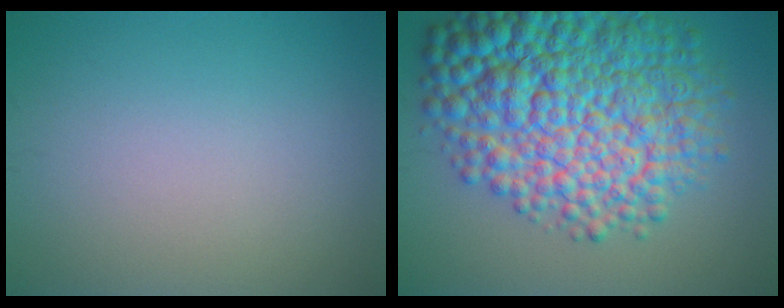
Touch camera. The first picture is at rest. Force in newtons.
{"total": 13.8, "press": 13.8, "slide": 0.3}